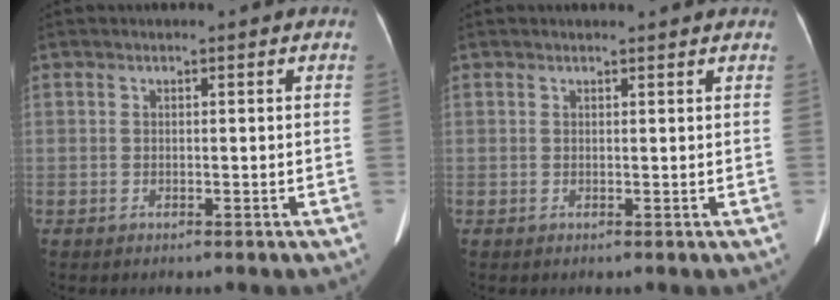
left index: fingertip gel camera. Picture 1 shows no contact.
{"total": 2.2, "force": [2.1, 0.2, 0.3], "torque": [-0.012, 0.009, 0.020]}